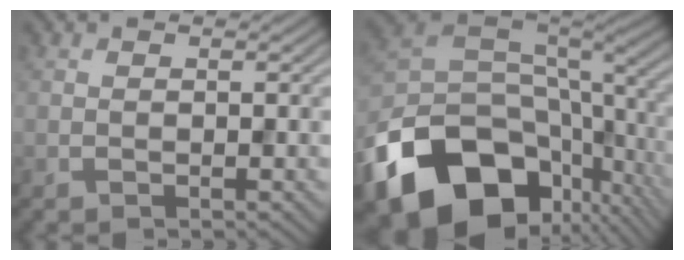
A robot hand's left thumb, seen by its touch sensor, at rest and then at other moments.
{"total": 18.0, "force": [-8.4, 12.1, 10.4], "torque": [-0.239, -0.042, -0.122]}